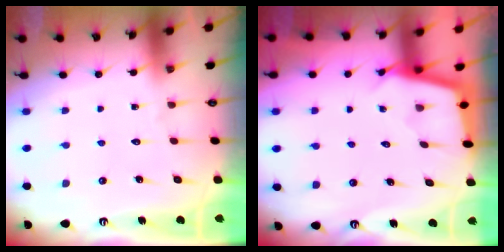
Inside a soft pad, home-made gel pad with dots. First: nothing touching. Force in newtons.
{"total": 2.5, "press": 2.5, "slide": 0.2}